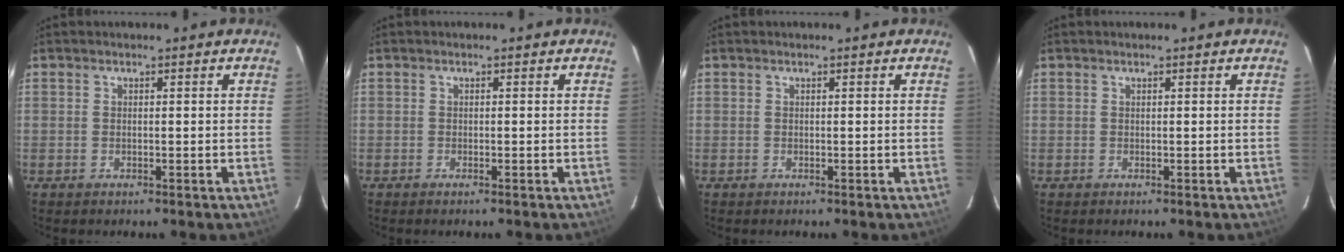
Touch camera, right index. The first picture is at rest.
{"total": 0.6, "force": [-0.5, 0.0, 0.3], "torque": [-0.006, 0.000, -0.009]}
{"total": 0.0}
{"total": 0.0}